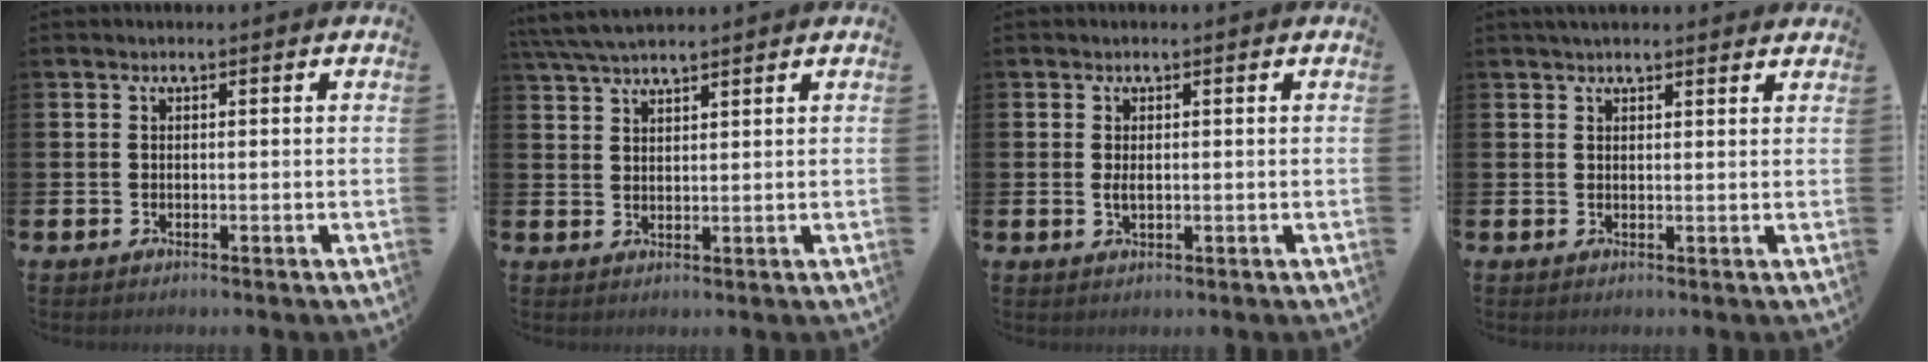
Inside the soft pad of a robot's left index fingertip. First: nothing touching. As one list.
[{"total": 4.6, "force": [4.2, 0.7, 1.8], "torque": [-0.048, -0.006, 0.079]}, {"total": 1.3, "force": [0.1, 0.6, 1.1], "torque": [-0.023, 0.003, 0.000]}, {"total": 2.2, "force": [2.1, 0.4, 0.6], "torque": [-0.011, -0.002, 0.037]}]